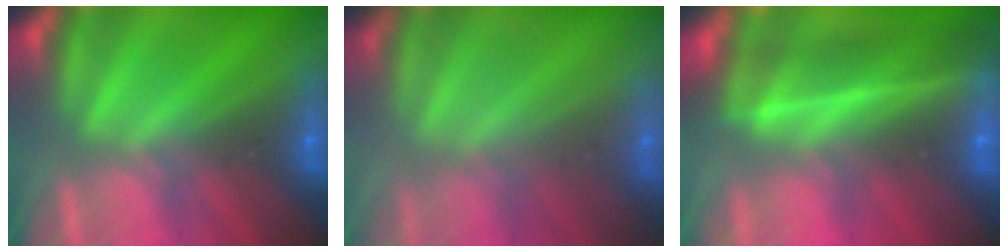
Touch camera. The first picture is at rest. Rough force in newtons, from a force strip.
{"total": 2.0}
{"total": 8.1}